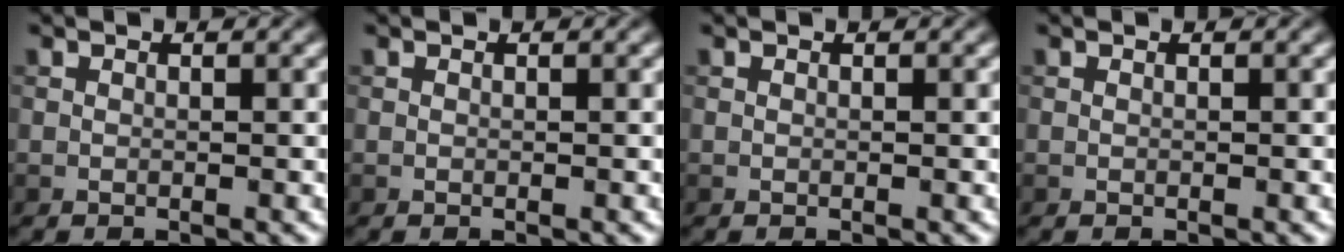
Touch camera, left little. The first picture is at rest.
{"total": 0.0}
{"total": 0.0}
{"total": 0.0}